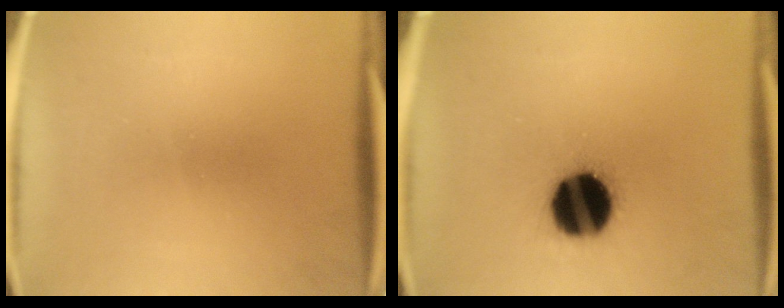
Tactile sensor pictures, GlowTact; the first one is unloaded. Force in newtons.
{"total": 19.5}